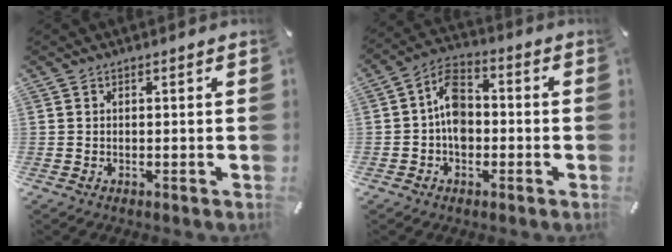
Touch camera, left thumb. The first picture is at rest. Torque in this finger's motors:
{"motor_torque": [-0.09, 0.76, 0.71, 0.53, 0.13]}